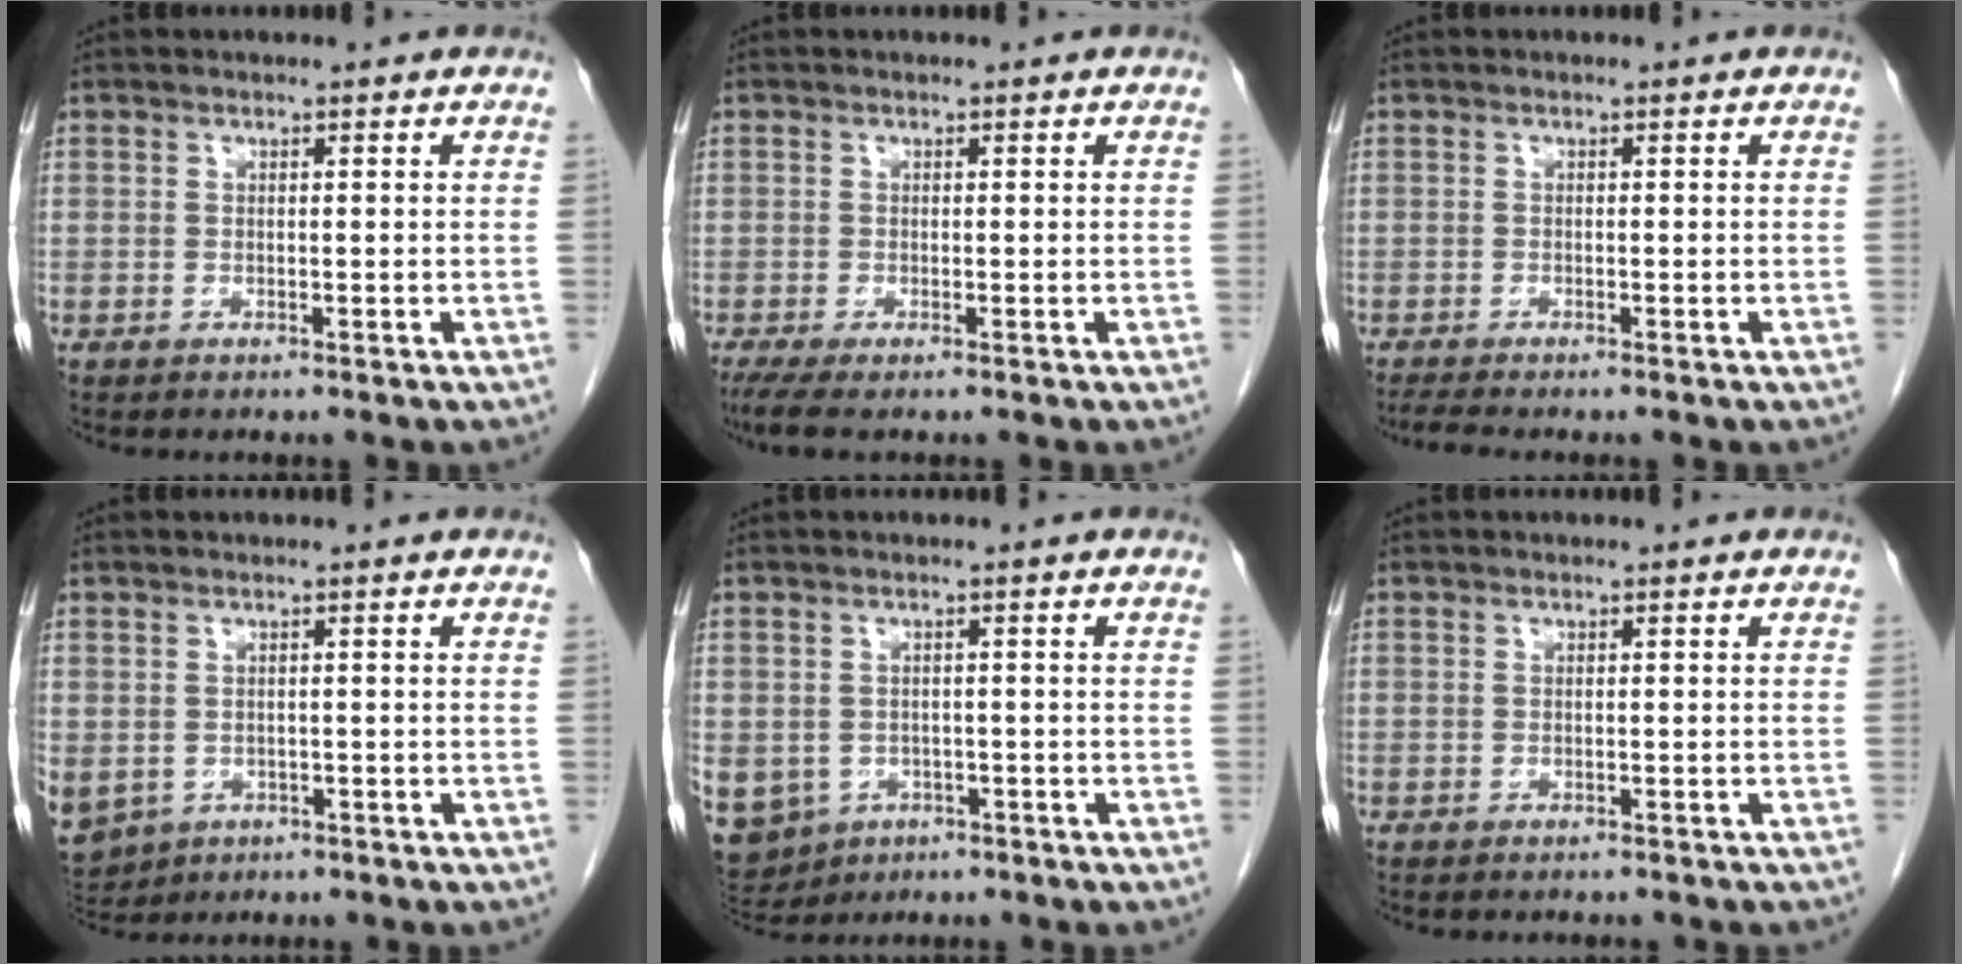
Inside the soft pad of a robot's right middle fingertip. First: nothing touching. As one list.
[{"total": 2.9, "force": [-1.9, 0.5, 2.1], "torque": [-0.044, -0.011, -0.037]}, {"total": 2.1, "force": [-1.9, -0.2, 0.9], "torque": [-0.024, -0.008, -0.035]}, {"total": 12.8, "force": [-4.6, 10.8, 5.2], "torque": [-0.177, -0.014, -0.057]}, {"total": 16.3, "force": [-6.6, 13.8, 5.6], "torque": [-0.210, -0.005, -0.082]}, {"total": 3.5, "force": [-3.1, 1.0, 1.3], "torque": [-0.020, -0.004, -0.034]}]